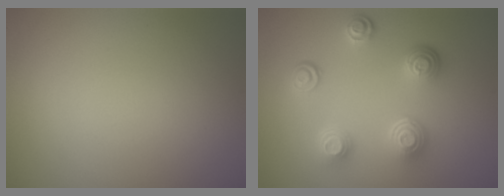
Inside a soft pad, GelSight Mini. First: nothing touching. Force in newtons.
{"total": 4.6, "press": 3.5, "slide": 2.9}